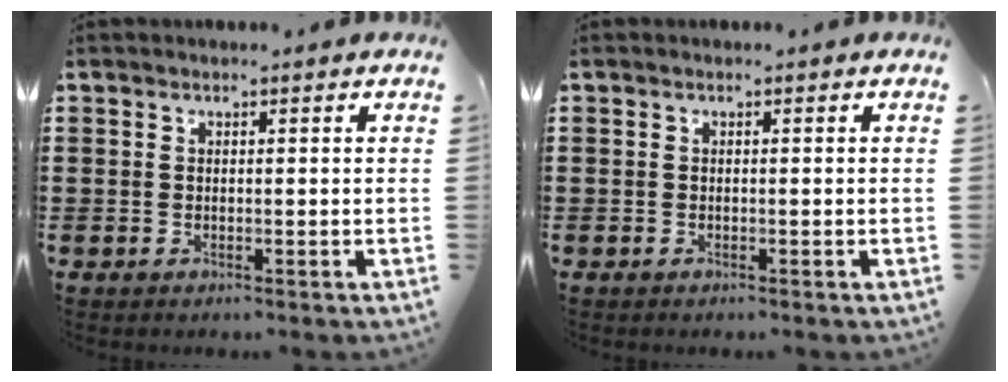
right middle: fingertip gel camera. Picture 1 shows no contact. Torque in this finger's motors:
{"motor_torque": [-0.02, -0.07, 0.01, 0.02]}